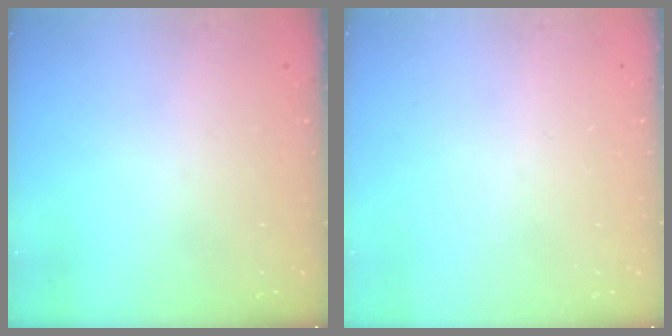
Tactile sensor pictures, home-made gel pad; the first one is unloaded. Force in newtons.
{"total": 0.0}